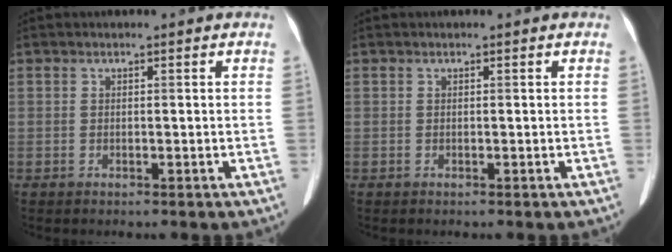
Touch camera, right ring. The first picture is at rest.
{"total": 0.0}